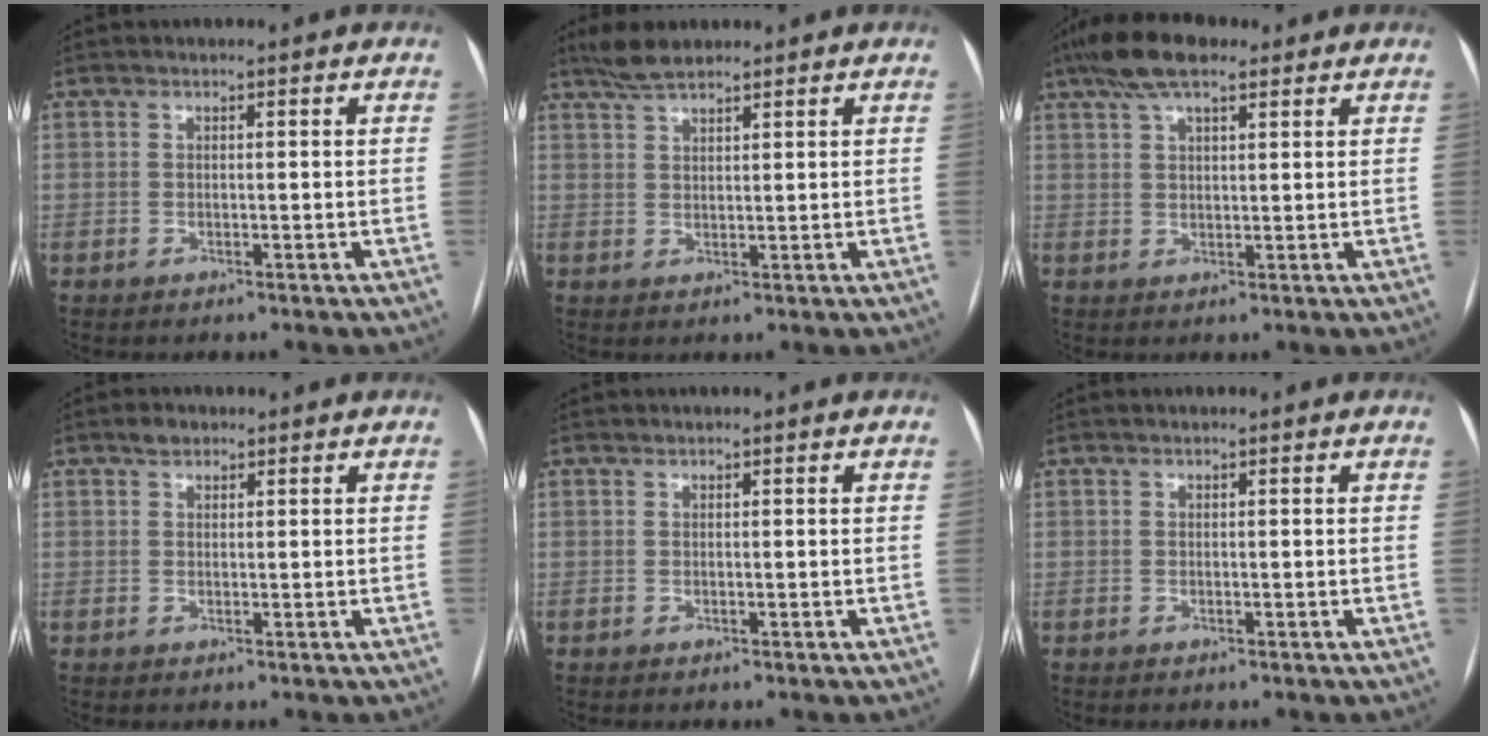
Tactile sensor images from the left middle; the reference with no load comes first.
{"total": 4.3, "force": [3.7, 0.8, 2.1], "torque": [-0.052, 0.014, 0.073]}
{"total": 8.3, "force": [5.8, 2.6, 5.4], "torque": [-0.107, 0.029, 0.099]}
{"total": 1.6, "force": [1.2, 0.9, 0.6], "torque": [-0.015, 0.006, 0.020]}
{"total": 0.0}
{"total": 0.0}